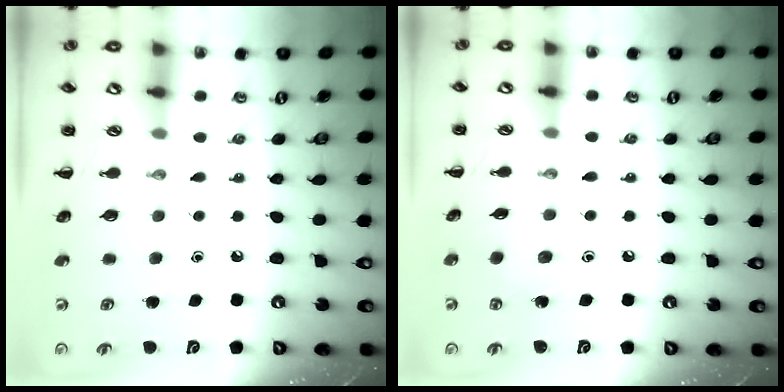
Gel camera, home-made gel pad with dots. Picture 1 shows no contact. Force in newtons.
{"total": 4.3, "press": 4.1, "slide": 1.3}